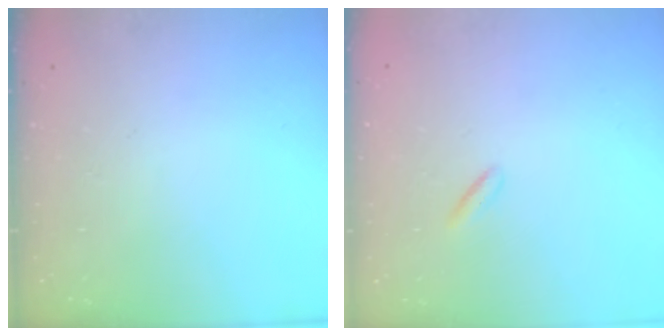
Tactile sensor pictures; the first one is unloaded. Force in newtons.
{"total": 1.3, "press": 1.1, "slide": 0.6}